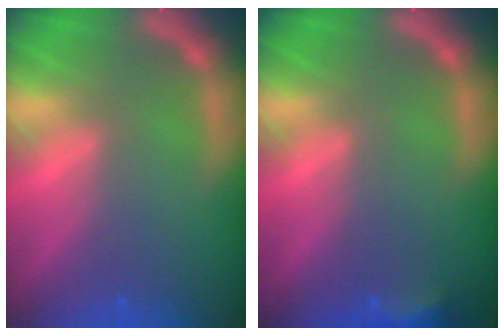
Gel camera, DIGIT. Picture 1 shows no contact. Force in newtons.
{"total": 2.4}